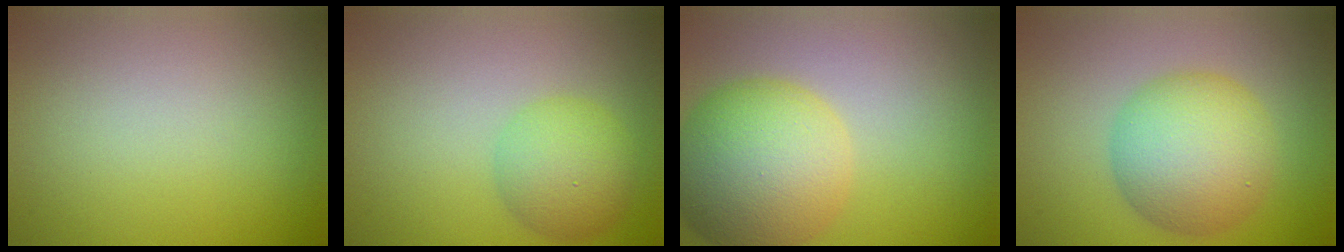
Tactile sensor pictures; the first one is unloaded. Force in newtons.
{"total": 4.0, "press": 4.0, "slide": 0.2}
{"total": 9.5, "press": 9.5, "slide": 0.4}
{"total": 7.4, "press": 7.4, "slide": 0.0}